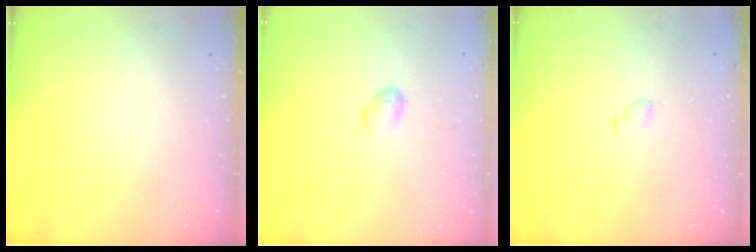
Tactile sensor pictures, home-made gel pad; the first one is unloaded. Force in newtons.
{"total": 5.8, "press": 5.8, "slide": 0.8}
{"total": 3.7, "press": 3.6, "slide": 0.9}